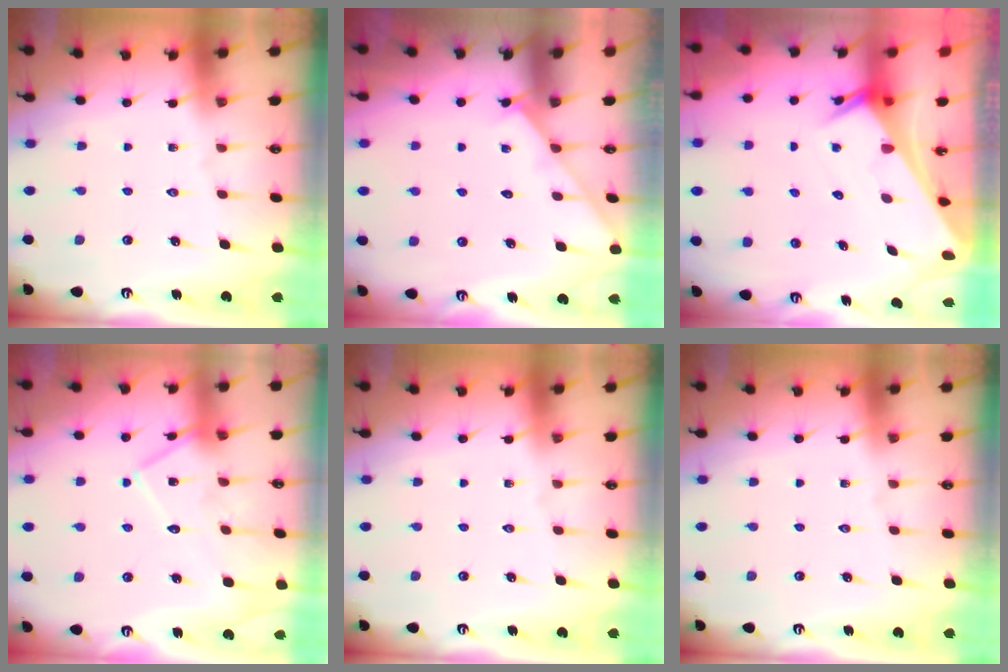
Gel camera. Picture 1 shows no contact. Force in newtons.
{"total": 2.0, "press": 1.9, "slide": 0.4}
{"total": 2.9, "press": 2.9, "slide": 0.3}
{"total": 13.4, "press": 13.4, "slide": 0.5}
{"total": 0.0}
{"total": 0.0}